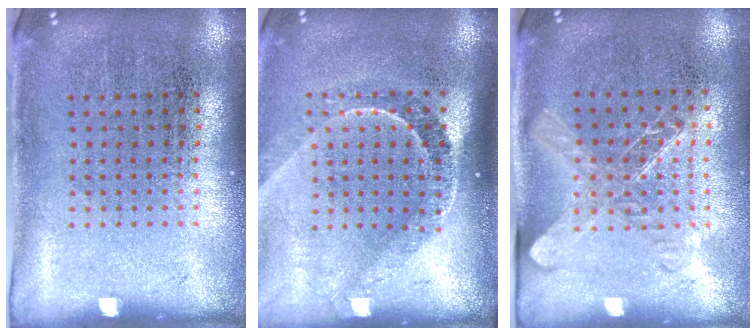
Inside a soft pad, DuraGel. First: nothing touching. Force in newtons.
{"total": 2.2, "press": 1.5, "slide": 1.6}
{"total": 1.4, "press": 1.2, "slide": 0.7}